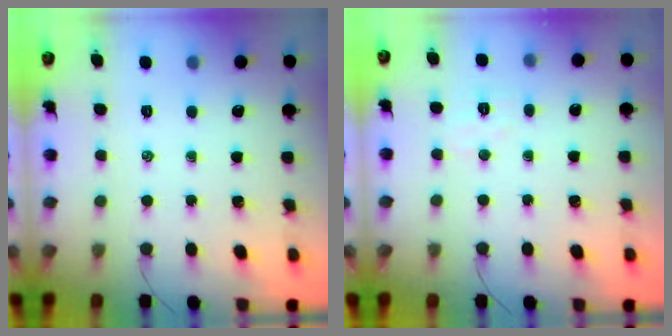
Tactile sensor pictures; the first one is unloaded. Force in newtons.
{"total": 3.4, "press": 3.3, "slide": 0.8}